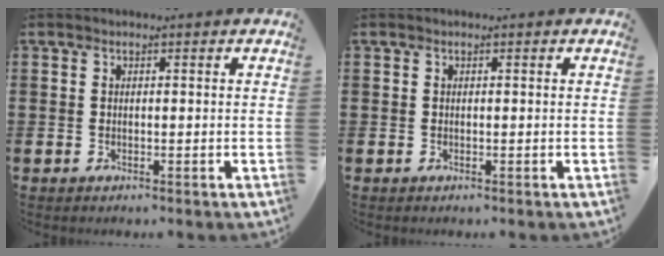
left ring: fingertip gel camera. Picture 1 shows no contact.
{"total": 0.0}